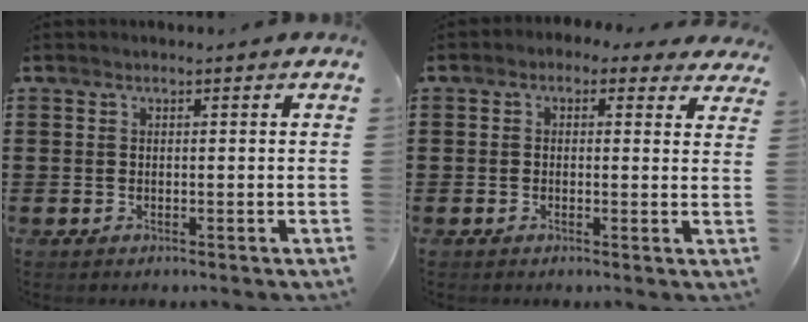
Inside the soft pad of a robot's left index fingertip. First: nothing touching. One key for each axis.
{"total": 1.4, "fx": 0.3, "fy": 1.1, "fz": 0.8, "tx": -0.022, "ty": 0.008, "tz": 0.003}